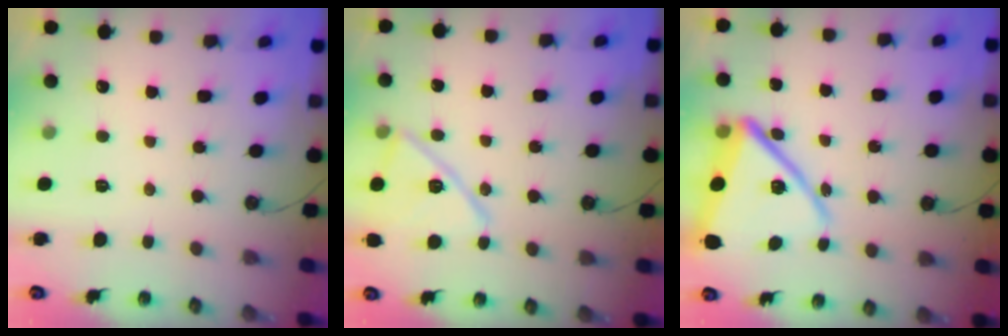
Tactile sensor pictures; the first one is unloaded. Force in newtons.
{"total": 14.8, "press": 14.7, "slide": 1.8}
{"total": 18.8, "press": 18.7, "slide": 1.5}